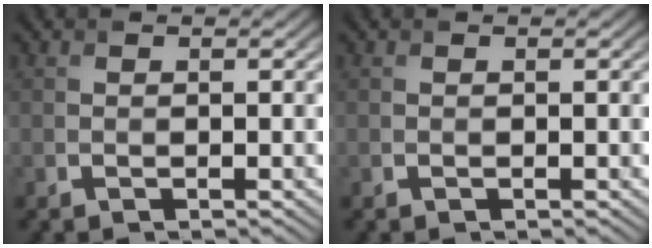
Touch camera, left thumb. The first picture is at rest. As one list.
[{"total": 0.0}]